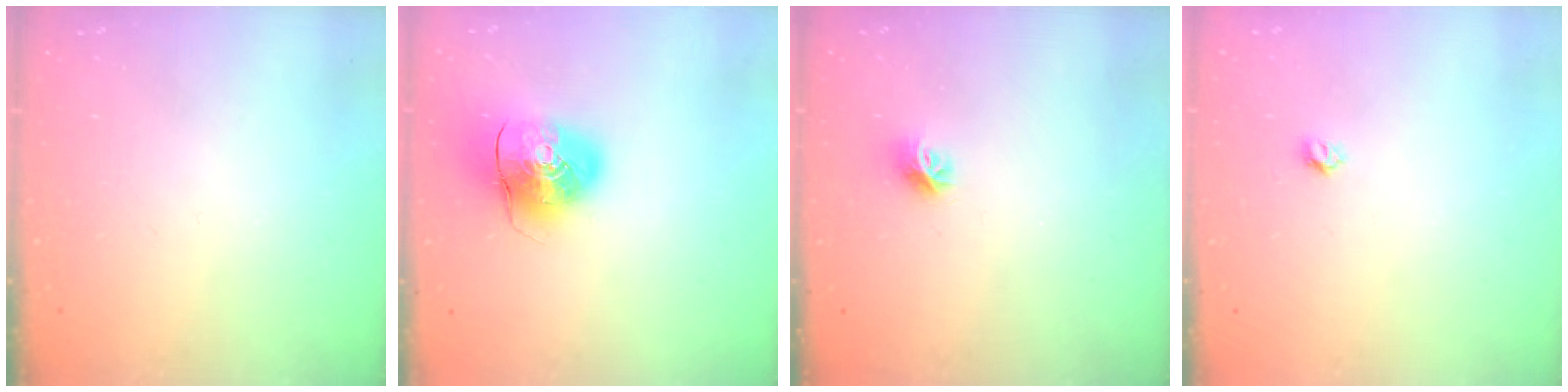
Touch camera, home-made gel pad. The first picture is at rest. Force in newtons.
{"total": 10.6, "press": 10.5, "slide": 1.8}
{"total": 7.4, "press": 7.3, "slide": 0.6}
{"total": 3.3, "press": 3.3, "slide": 0.3}